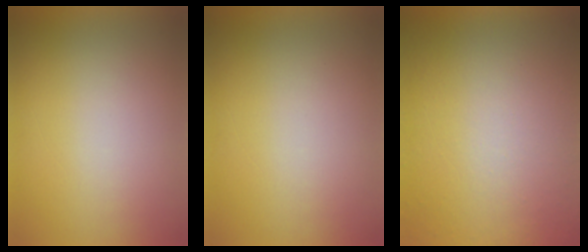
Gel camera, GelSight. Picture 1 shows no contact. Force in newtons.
{"total": 0.0}
{"total": 8.4}